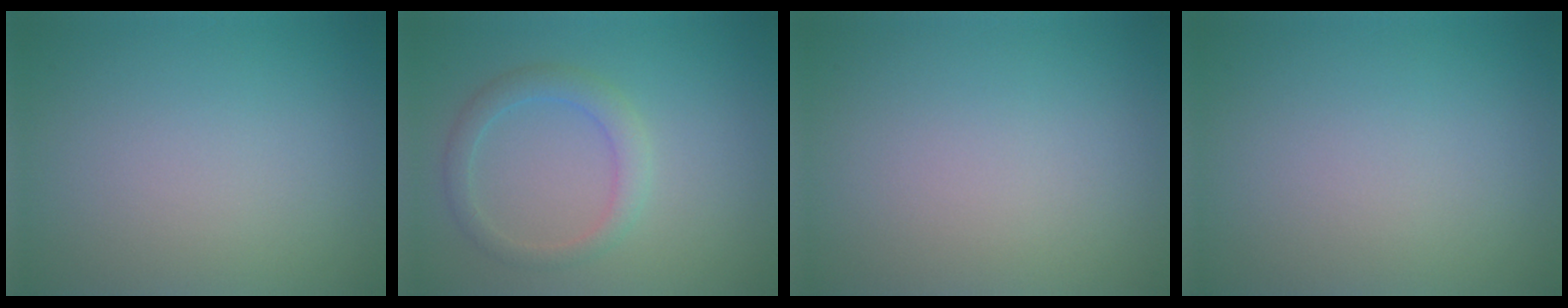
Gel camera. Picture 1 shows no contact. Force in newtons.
{"total": 2.4, "press": 2.4, "slide": 0.1}
{"total": 0.0}
{"total": 0.0}